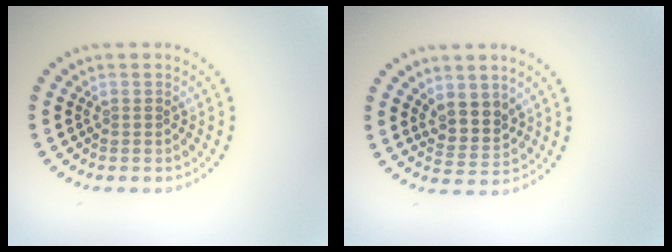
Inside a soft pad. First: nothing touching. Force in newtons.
{"total": 2.7, "press": 2.3, "slide": 1.4}